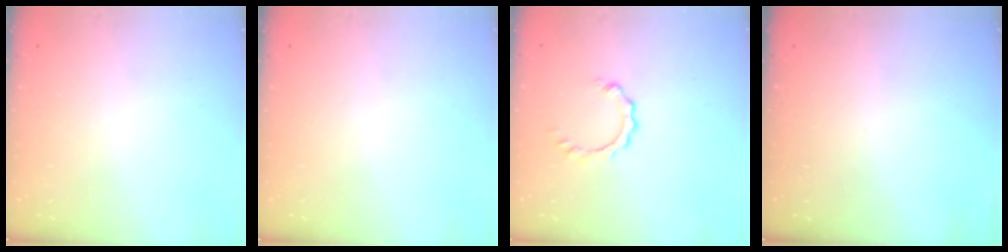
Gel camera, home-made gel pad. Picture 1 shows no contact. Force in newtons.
{"total": 0.0}
{"total": 2.5, "press": 2.5, "slide": 0.2}
{"total": 0.0}